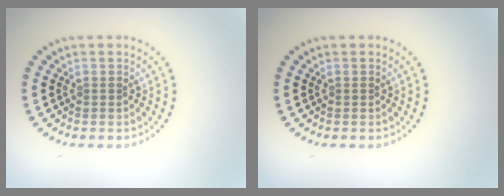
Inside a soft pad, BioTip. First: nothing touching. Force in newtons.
{"total": 0.0}